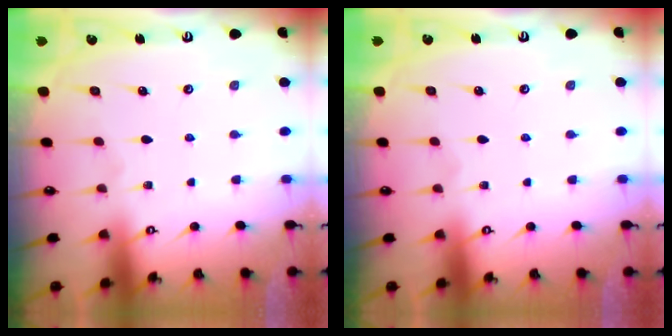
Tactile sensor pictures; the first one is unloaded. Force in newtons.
{"total": 0.0}